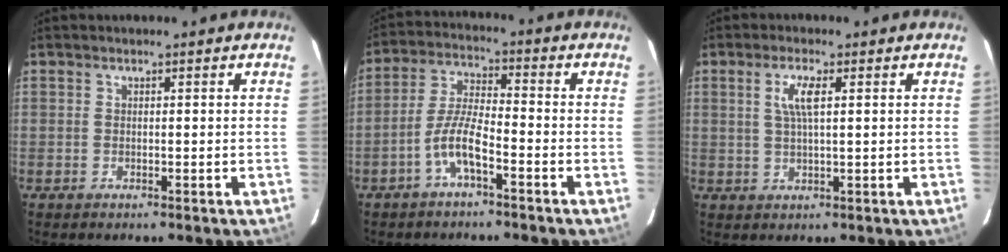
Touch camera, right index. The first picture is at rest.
{"total": 6.5, "force": [-3.7, 1.3, 5.2], "torque": [-0.115, 0.011, -0.070]}
{"total": 4.1, "force": [1.3, 0.7, 3.9], "torque": [-0.076, 0.002, 0.024]}